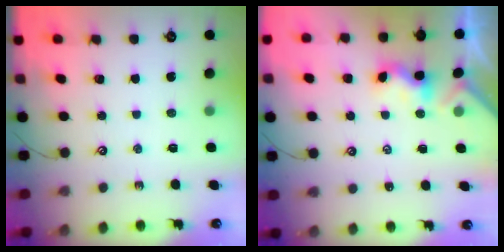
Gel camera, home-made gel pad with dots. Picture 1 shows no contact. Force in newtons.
{"total": 2.4, "press": 2.3, "slide": 0.3}